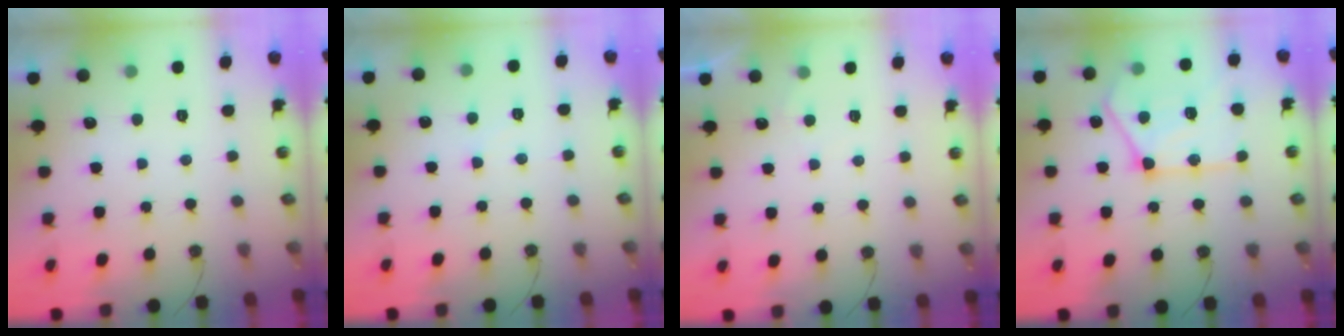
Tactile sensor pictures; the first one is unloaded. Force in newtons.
{"total": 5.2, "press": 5.1, "slide": 1.0}
{"total": 2.3, "press": 2.2, "slide": 0.3}
{"total": 20.8, "press": 20.7, "slide": 2.1}